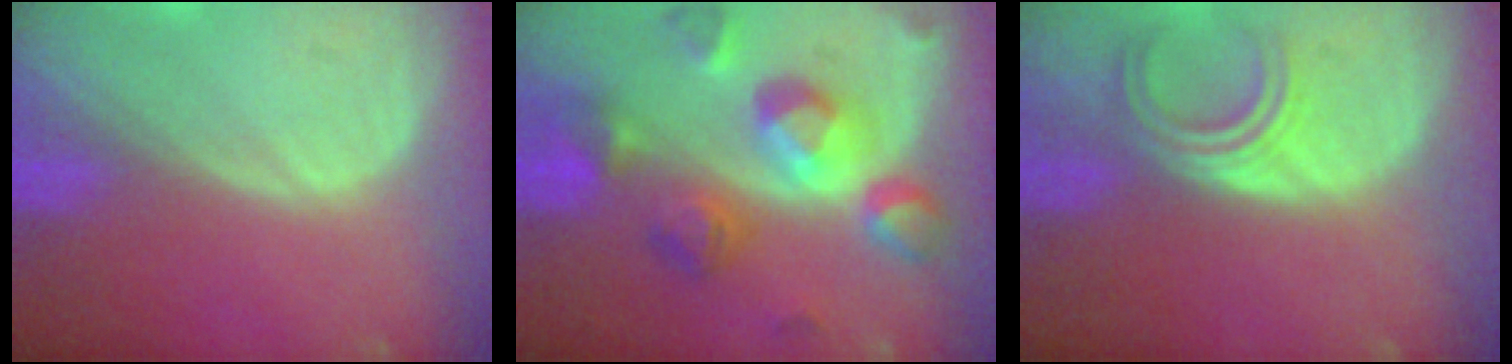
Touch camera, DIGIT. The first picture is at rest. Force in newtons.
{"total": 10.4, "press": 10.3, "slide": 0.8}
{"total": 4.4, "press": 4.3, "slide": 1.1}